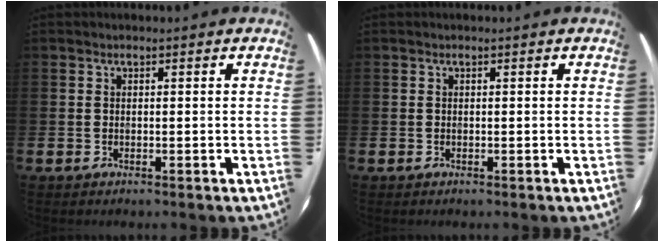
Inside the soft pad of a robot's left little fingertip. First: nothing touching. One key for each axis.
{"total": 0.0}